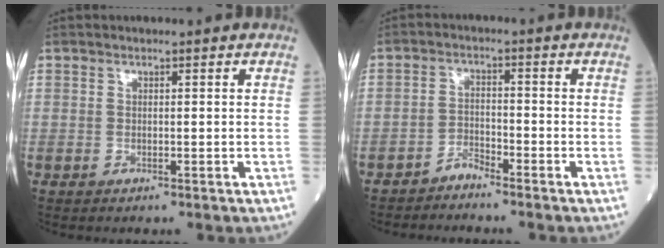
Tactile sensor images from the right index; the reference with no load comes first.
{"total": 2.3, "force": [-2.3, 0.3, 0.2], "torque": [0.002, -0.004, -0.045]}